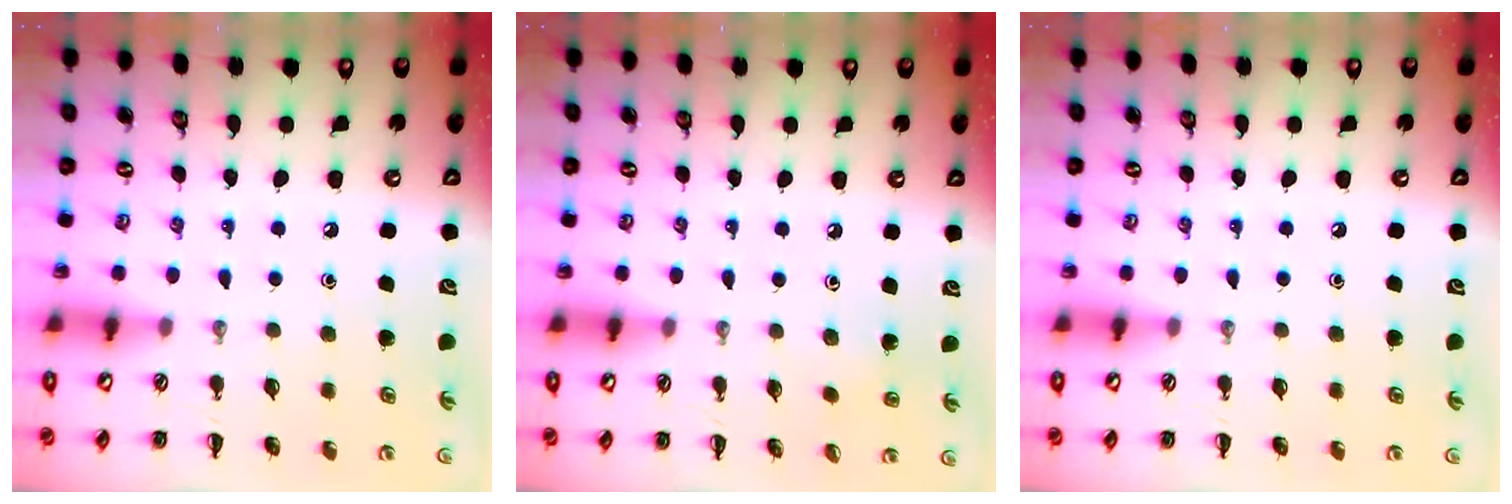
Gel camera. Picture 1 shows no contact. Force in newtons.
{"total": 3.9, "press": 3.7, "slide": 1.0}
{"total": 0.0}